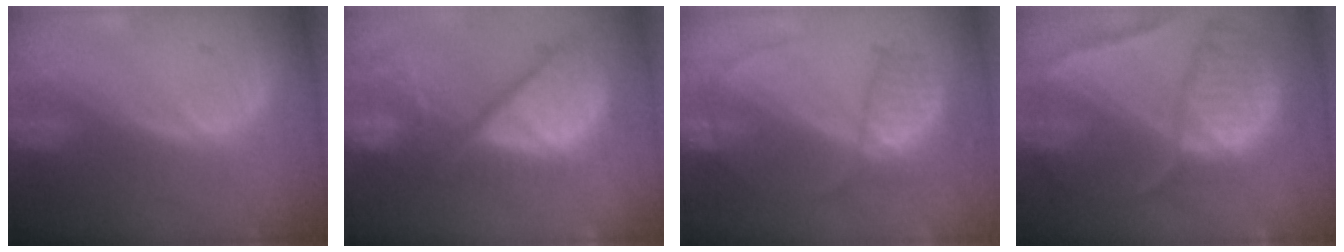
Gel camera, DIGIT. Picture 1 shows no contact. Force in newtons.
{"total": 13.2, "press": 11.0, "slide": 7.3}
{"total": 7.0, "press": 6.0, "slide": 3.6}
{"total": 10.6, "press": 8.8, "slide": 5.9}